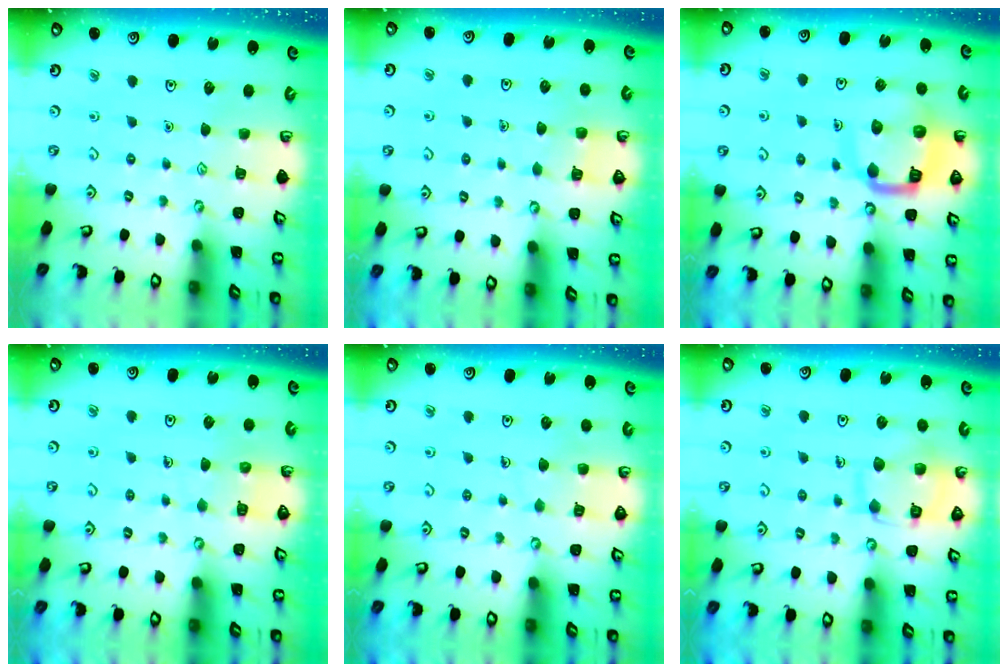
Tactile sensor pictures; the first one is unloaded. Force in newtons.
{"total": 2.6, "press": 2.6, "slide": 0.2}
{"total": 12.5, "press": 12.4, "slide": 1.6}
{"total": 5.4, "press": 5.4, "slide": 0.4}
{"total": 5.6, "press": 5.6, "slide": 0.2}
{"total": 12.5, "press": 12.5, "slide": 1.0}